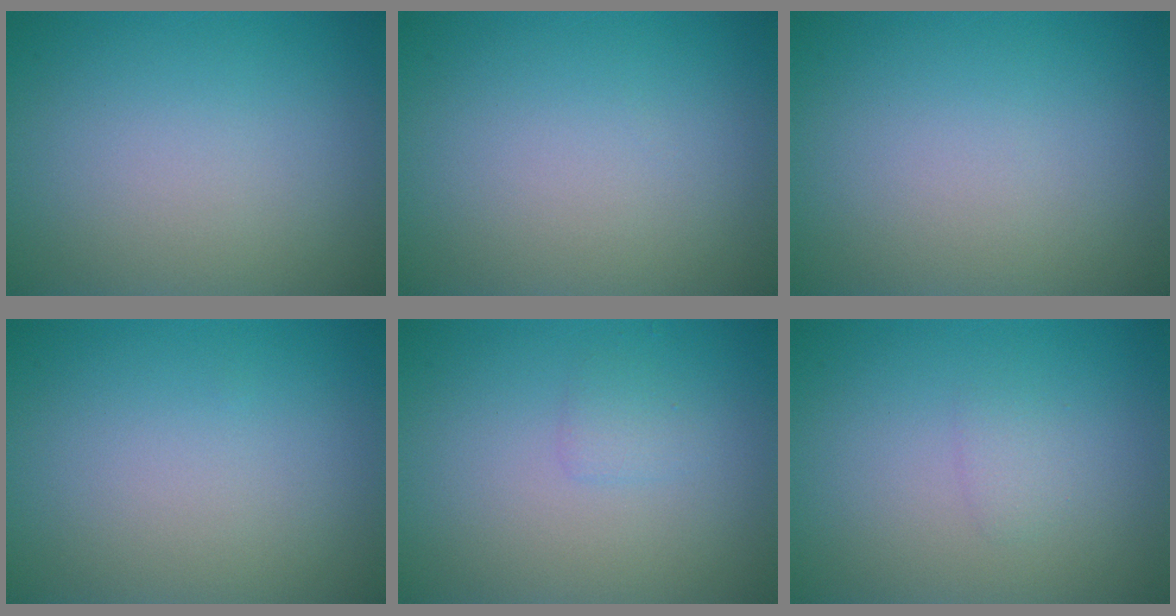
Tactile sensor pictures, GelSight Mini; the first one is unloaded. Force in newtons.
{"total": 0.0}
{"total": 0.0}
{"total": 0.0}
{"total": 1.0, "press": 1.0, "slide": 0.0}
{"total": 0.9, "press": 0.9, "slide": 0.1}